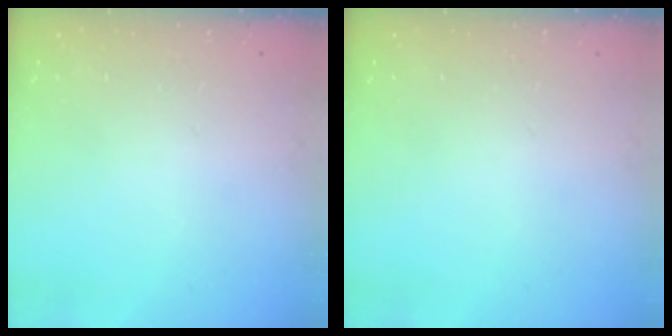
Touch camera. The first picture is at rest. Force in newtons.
{"total": 0.0}